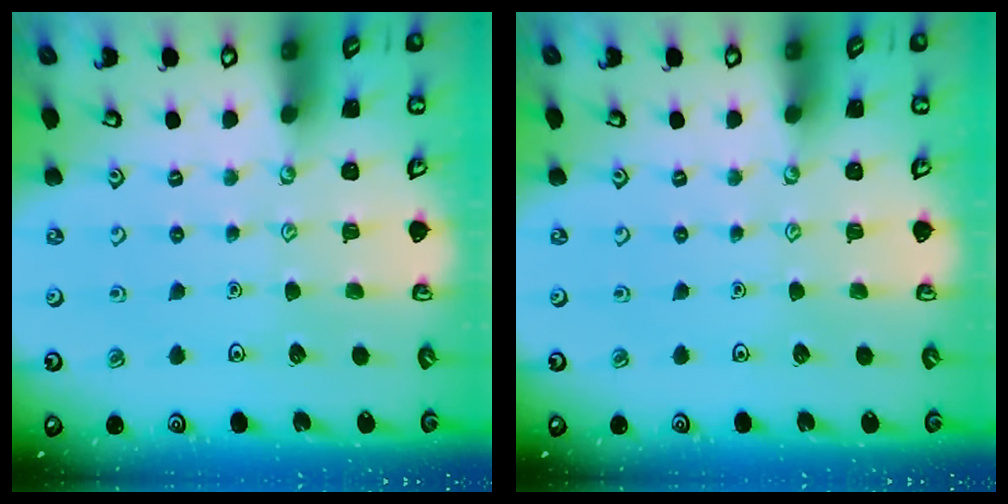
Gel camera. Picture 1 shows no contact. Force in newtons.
{"total": 0.0}